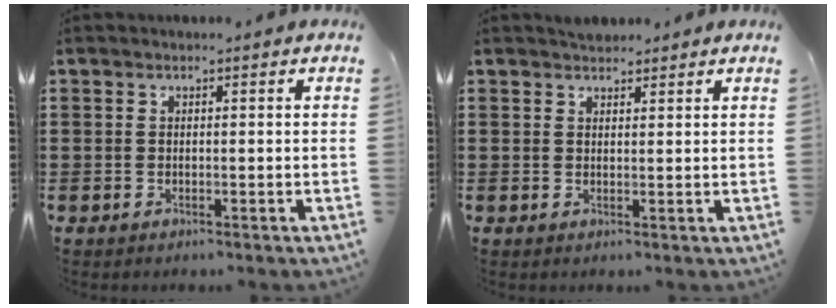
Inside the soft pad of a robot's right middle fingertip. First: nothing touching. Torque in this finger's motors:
{"motor_torque": [-0.09, -0.08, 0.01, -0.01]}